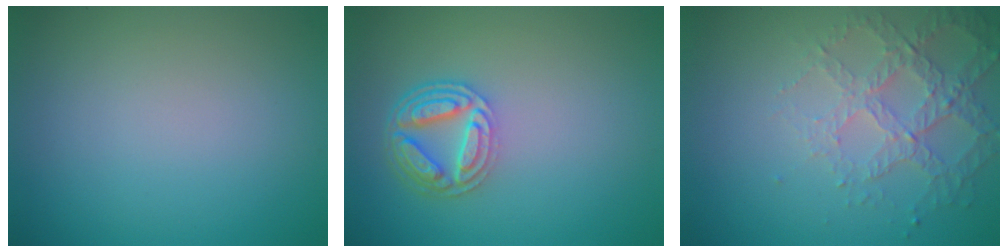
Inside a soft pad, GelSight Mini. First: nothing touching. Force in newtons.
{"total": 4.5, "press": 3.4, "slide": 2.9}
{"total": 4.2, "press": 3.1, "slide": 2.9}